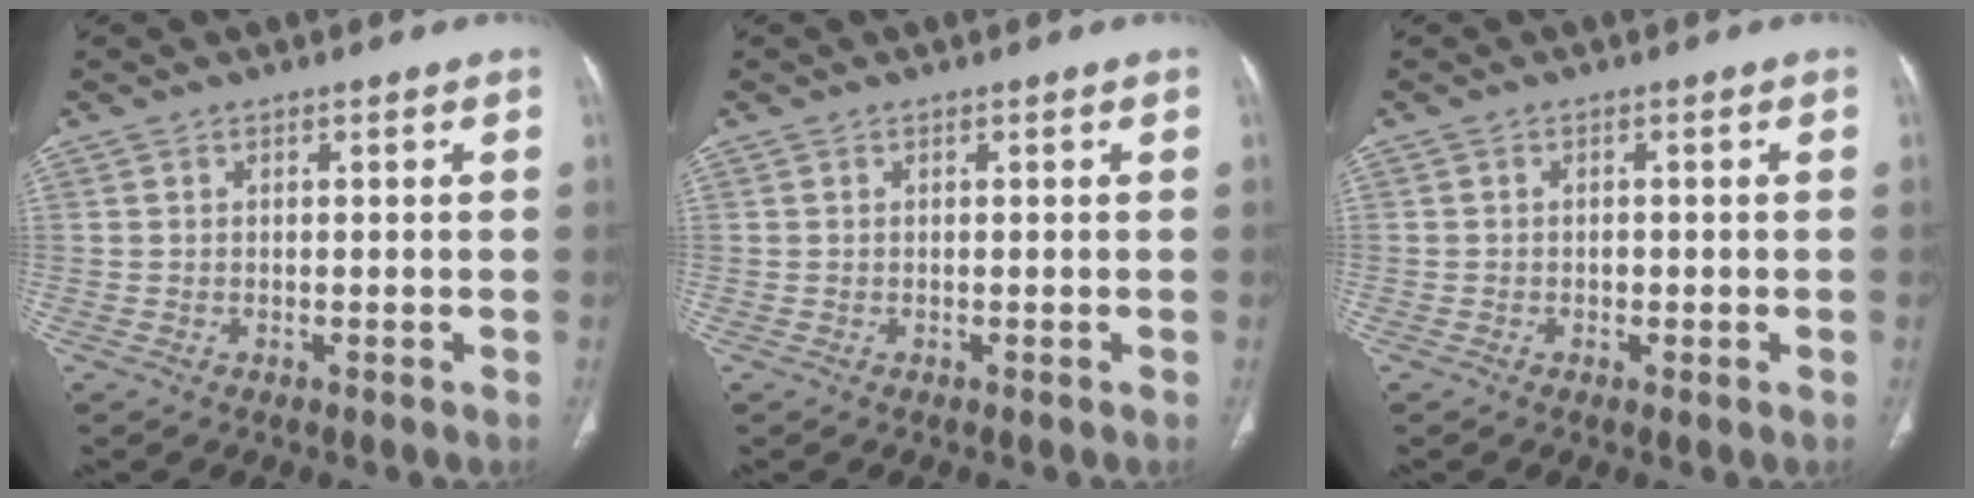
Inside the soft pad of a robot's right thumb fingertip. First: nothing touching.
{"total": 0.0}
{"total": 1.1, "force": [-0.3, 0.8, 0.7], "torque": [-0.006, 0.001, -0.006]}